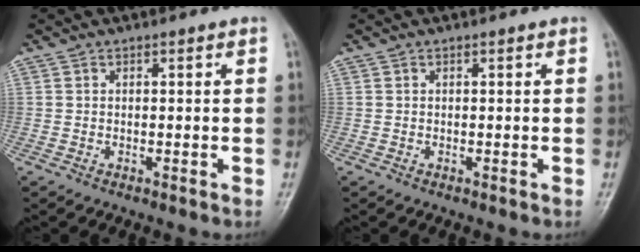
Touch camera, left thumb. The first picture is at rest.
{"total": 0.0}